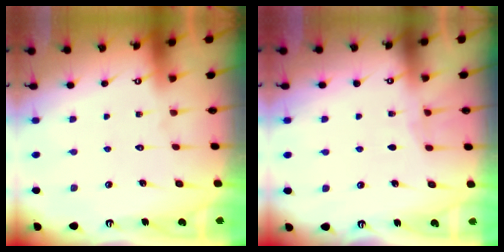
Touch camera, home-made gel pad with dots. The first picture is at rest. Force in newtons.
{"total": 3.7, "press": 3.7, "slide": 0.4}